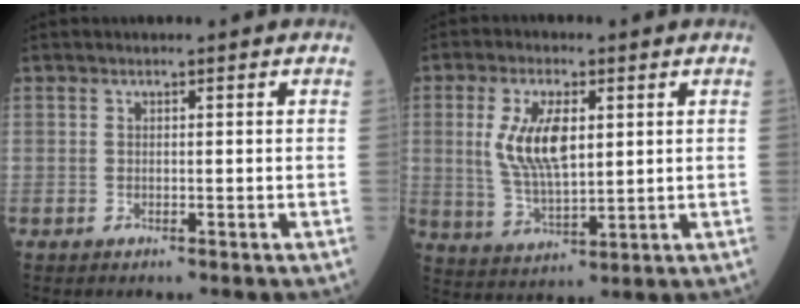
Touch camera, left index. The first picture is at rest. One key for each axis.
{"total": 9.0, "fx": 1.9, "fy": 3.3, "fz": 8.1, "tx": -0.177, "ty": 0.001, "tz": 0.041}